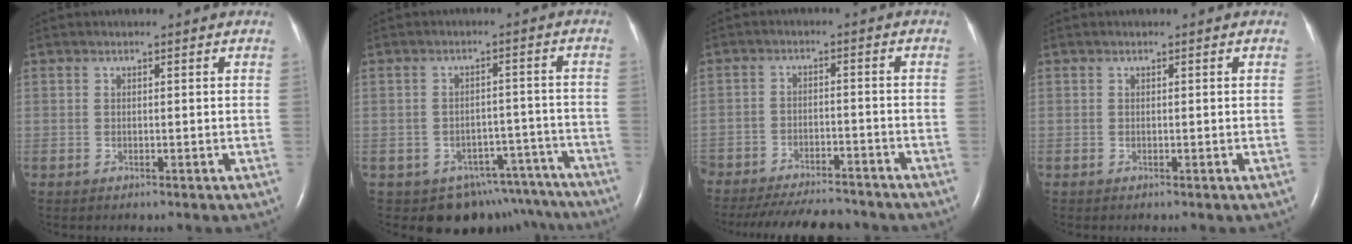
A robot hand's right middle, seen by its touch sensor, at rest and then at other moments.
{"total": 12.0, "force": [-10.1, 6.4, 1.2], "torque": [0.003, 0.037, -0.110]}
{"total": 15.4, "force": [-13.8, 3.8, 5.7], "torque": [-0.118, -0.016, -0.194]}
{"total": 0.0}